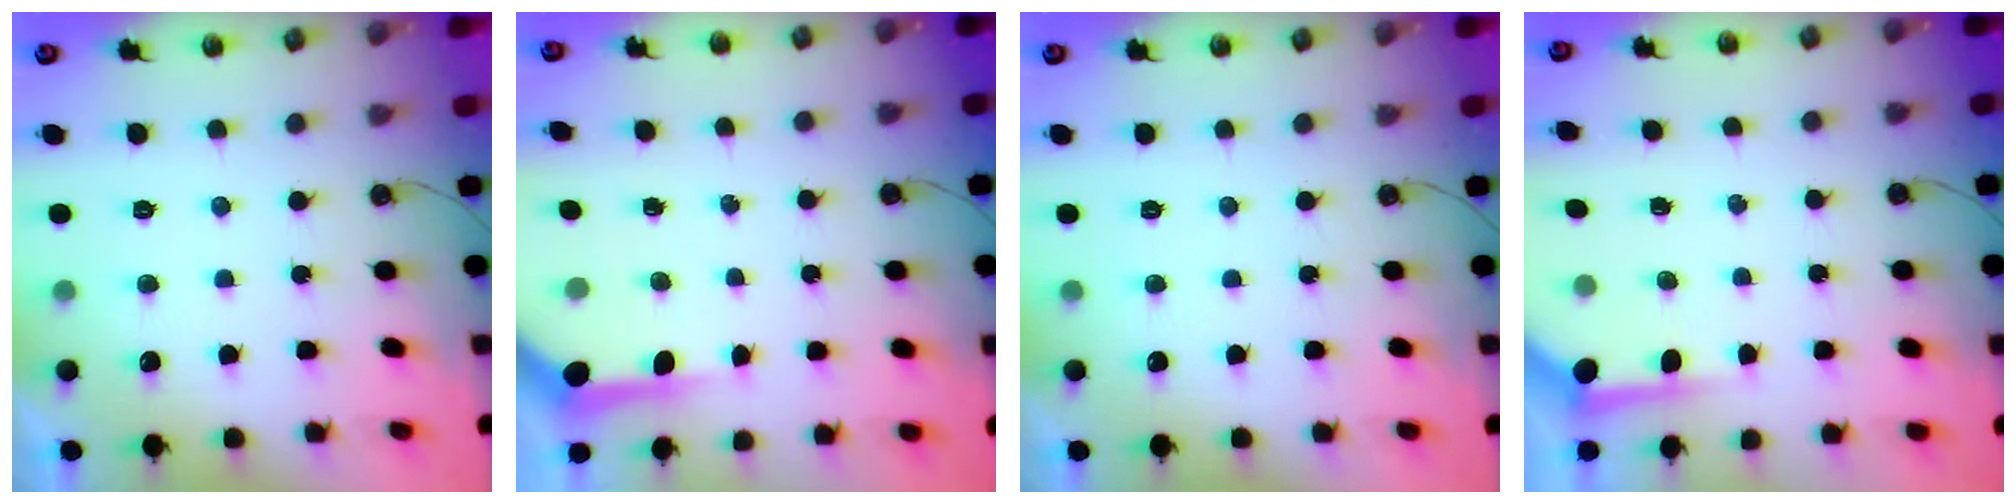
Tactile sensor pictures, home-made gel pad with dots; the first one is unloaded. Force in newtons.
{"total": 4.9, "press": 4.9, "slide": 0.3}
{"total": 0.0}
{"total": 3.8, "press": 3.8, "slide": 0.2}